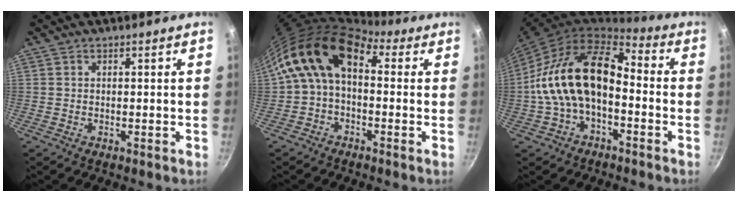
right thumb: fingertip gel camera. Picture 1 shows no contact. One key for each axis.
{"total": 13.5, "fx": 2.2, "fy": 8.5, "fz": 10.3, "tx": -0.172, "ty": 0.027, "tz": 0.015}
{"total": 17.1, "fx": -2.1, "fy": 10.4, "fz": 13.4, "tx": -0.226, "ty": 0.051, "tz": -0.049}